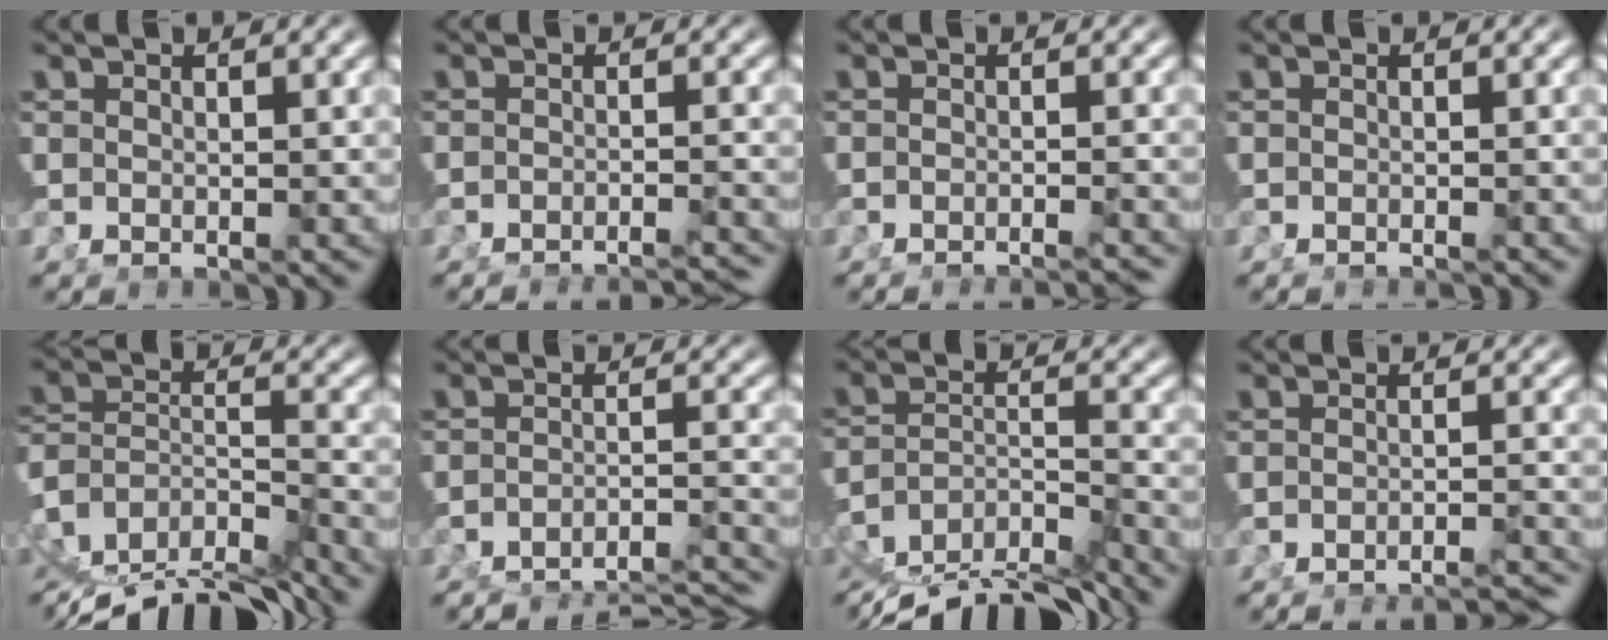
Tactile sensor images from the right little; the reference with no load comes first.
{"total": 5.6, "force": [-5.6, 0.4, 0.9], "torque": [0.007, -0.004, -0.090]}
{"total": 3.2, "force": [-3.2, -0.1, 0.7], "torque": [0.001, 0.001, -0.053]}
{"total": 1.0, "force": [-1.0, -0.4, 0.0], "torque": [0.005, 0.001, -0.016]}
{"total": 13.2, "force": [-6.6, 10.0, 5.6], "torque": [-0.135, -0.067, -0.102]}
{"total": 11.2, "force": [-10.3, 3.3, 2.8], "torque": [-0.020, -0.026, -0.155]}
{"total": 10.3, "force": [-6.6, 6.2, 5.0], "torque": [-0.083, -0.046, -0.100]}
{"total": 7.1, "force": [-6.9, 0.7, 1.2], "torque": [0.007, -0.007, -0.110]}